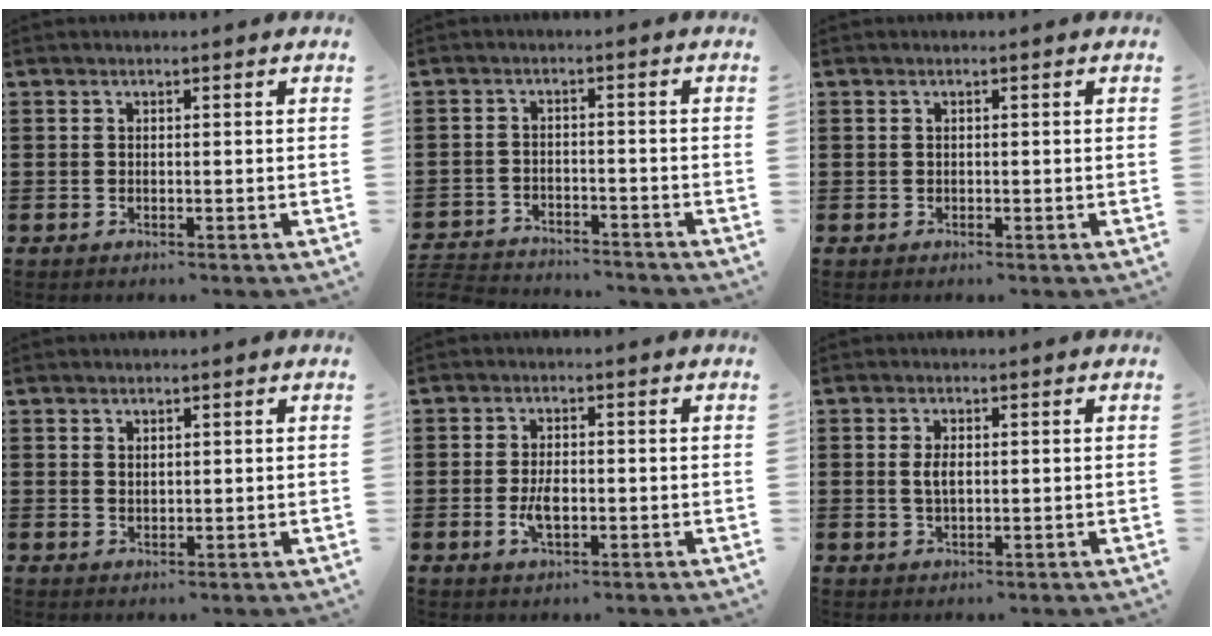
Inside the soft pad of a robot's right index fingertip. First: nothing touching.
{"total": 3.9, "force": [-3.8, 0.4, 0.0], "torque": [-0.012, -0.001, -0.085]}
{"total": 0.0}
{"total": 1.2, "force": [1.0, 0.6, 0.3], "torque": [-0.006, 0.003, 0.018]}
{"total": 4.0, "force": [-0.8, 1.9, 3.5], "torque": [-0.076, -0.001, -0.017]}
{"total": 2.5, "force": [0.2, 1.2, 2.2], "torque": [-0.053, 0.002, -0.001]}